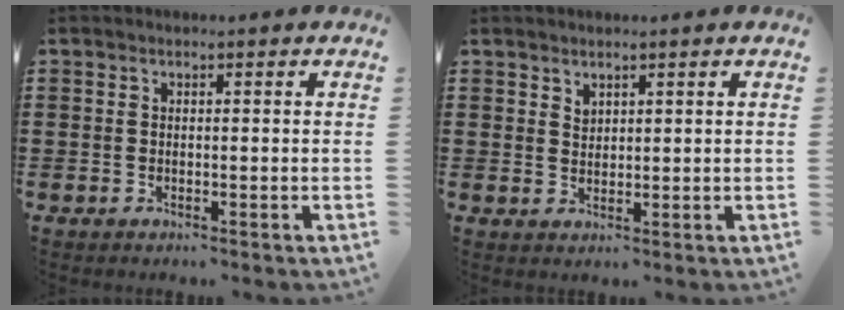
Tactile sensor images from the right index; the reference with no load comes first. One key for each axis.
{"total": 1.6, "fx": 1.4, "fy": 0.7, "fz": 0.1, "tx": -0.004, "ty": 0.002, "tz": 0.027}